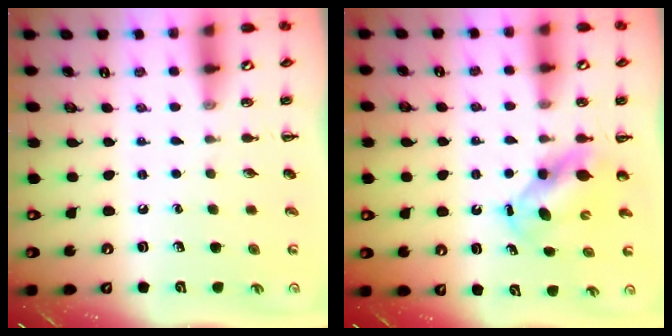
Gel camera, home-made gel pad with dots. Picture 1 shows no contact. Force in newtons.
{"total": 6.5, "press": 6.5, "slide": 1.0}